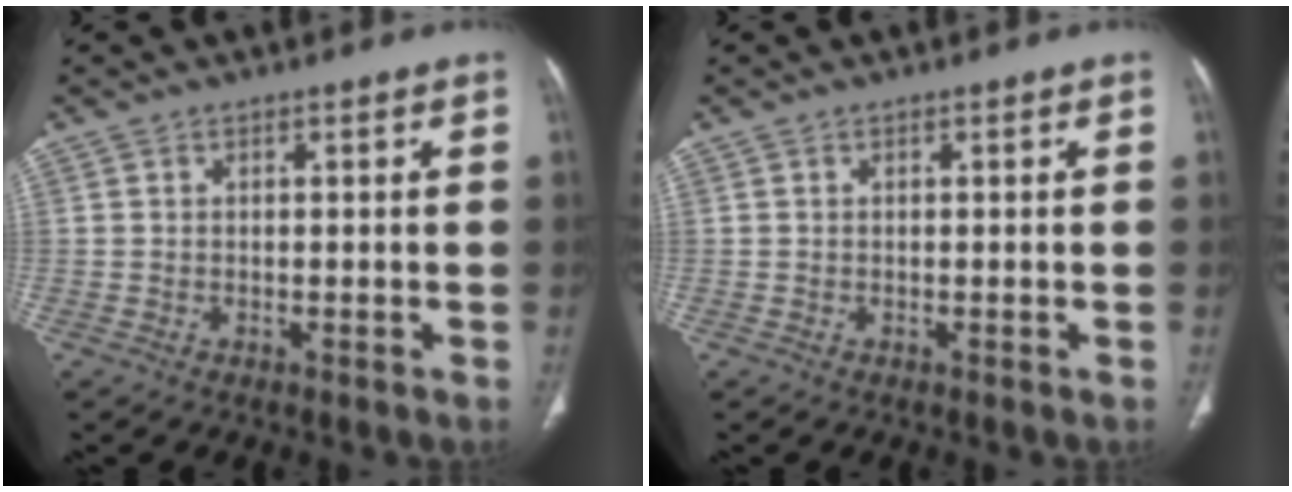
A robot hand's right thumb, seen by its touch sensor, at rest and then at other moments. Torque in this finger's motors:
{"motor_torque": [0.18, 0.18, -0.06, -0.05, 0.01]}